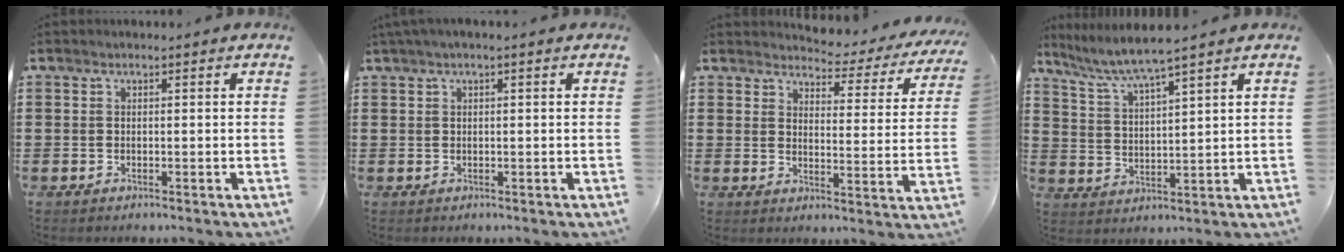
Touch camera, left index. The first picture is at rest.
{"total": 1.1, "force": [0.3, 0.0, 1.1], "torque": [-0.018, -0.002, 0.006]}
{"total": 3.1, "force": [2.9, 0.4, 0.7], "torque": [-0.027, -0.031, 0.042]}
{"total": 4.9, "force": [4.2, -0.6, 2.5], "torque": [-0.065, -0.022, 0.068]}